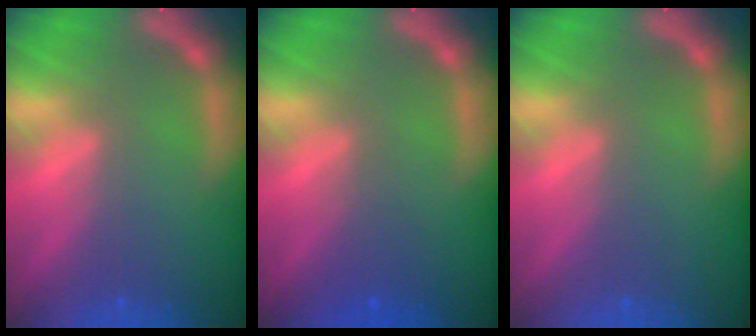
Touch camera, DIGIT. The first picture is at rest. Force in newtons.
{"total": 1.9}
{"total": 0.0}